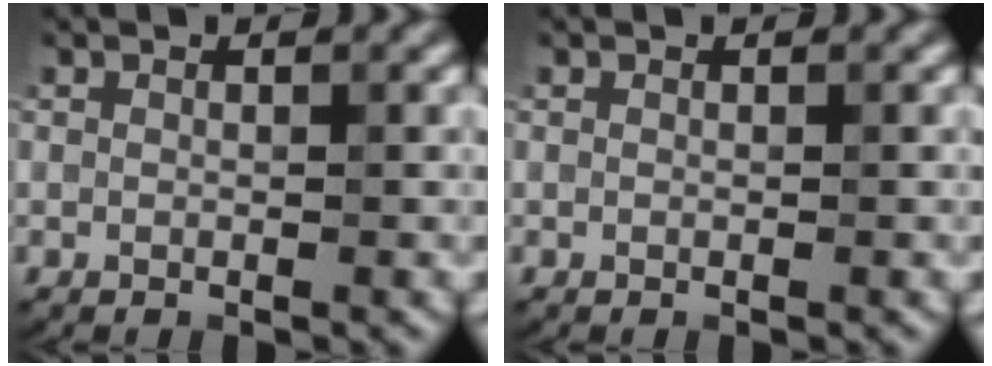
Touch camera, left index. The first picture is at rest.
{"total": 0.0}